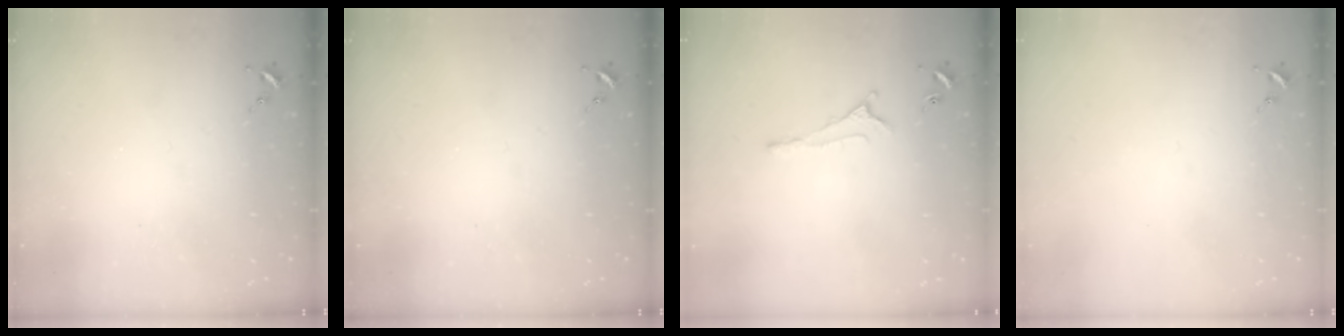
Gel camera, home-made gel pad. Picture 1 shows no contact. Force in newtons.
{"total": 0.0}
{"total": 5.0, "press": 5.0, "slide": 0.8}
{"total": 0.0}